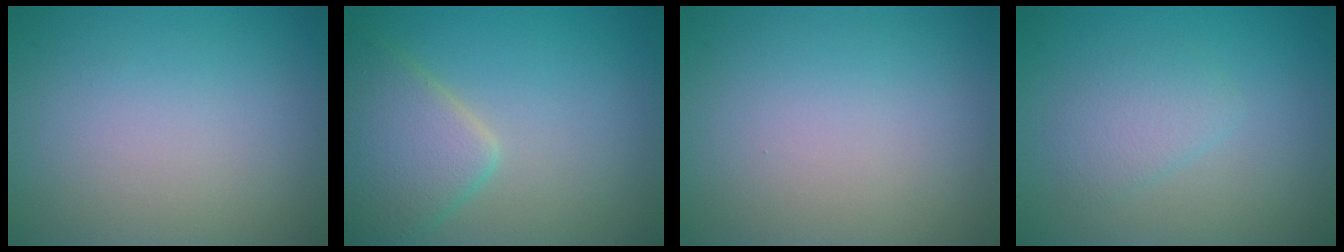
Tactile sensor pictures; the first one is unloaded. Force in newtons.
{"total": 4.9, "press": 4.9, "slide": 0.3}
{"total": 0.0}
{"total": 2.0, "press": 2.0, "slide": 0.1}